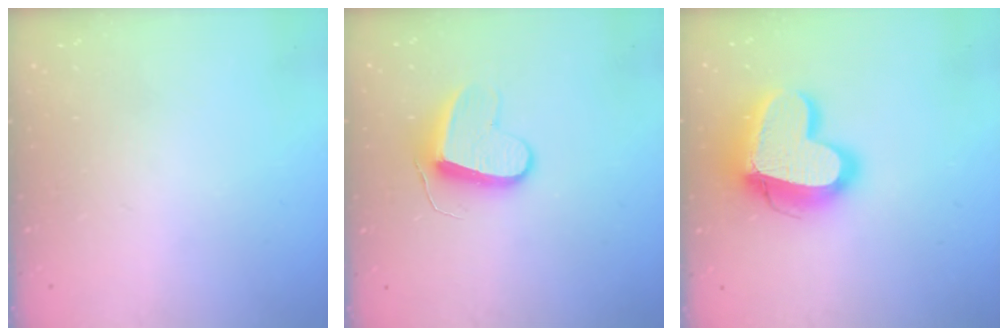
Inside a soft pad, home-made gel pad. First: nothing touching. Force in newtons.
{"total": 9.9, "press": 9.8, "slide": 0.8}
{"total": 19.4, "press": 19.3, "slide": 1.7}